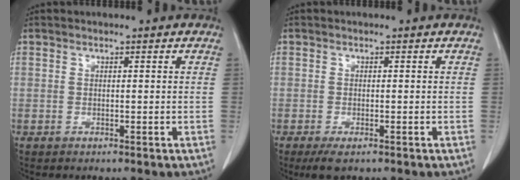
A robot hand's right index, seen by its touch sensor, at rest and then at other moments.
{"total": 2.8, "force": [-1.9, 0.8, 2.0], "torque": [-0.038, -0.008, -0.028]}